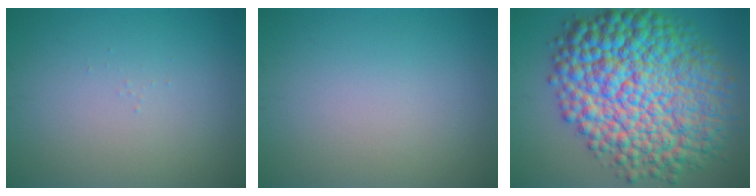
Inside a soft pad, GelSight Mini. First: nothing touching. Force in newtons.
{"total": 0.0}
{"total": 16.1, "press": 16.1, "slide": 0.1}